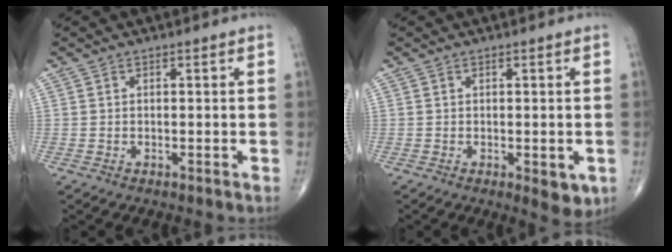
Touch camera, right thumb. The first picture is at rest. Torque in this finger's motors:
{"motor_torque": [0.57, 0.82, 0.33, -0.40, 0.00]}